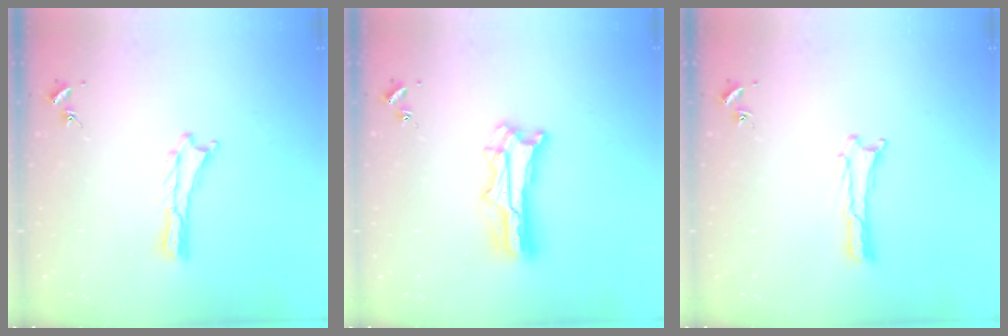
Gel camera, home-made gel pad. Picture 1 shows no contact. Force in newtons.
{"total": 7.6, "press": 7.5, "slide": 0.7}
{"total": 0.0}